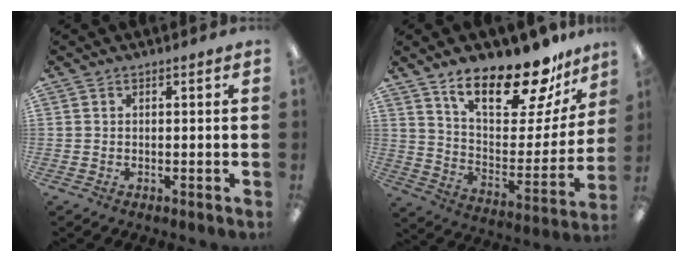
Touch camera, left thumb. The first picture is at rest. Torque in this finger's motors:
{"motor_torque": [0.59, 0.64, 1.15, -1.62, 0.18]}